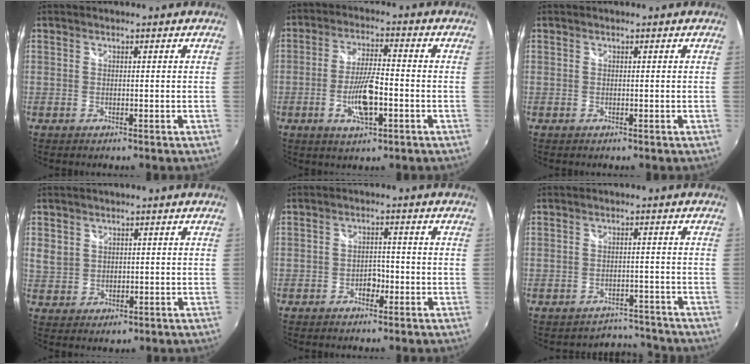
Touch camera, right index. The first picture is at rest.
{"total": 8.9, "force": [-2.9, 2.7, 7.9], "torque": [-0.155, -0.003, -0.051]}
{"total": 0.0}
{"total": 5.1, "force": [1.5, 4.4, 2.2], "torque": [-0.033, 0.000, 0.034]}
{"total": 2.7, "force": [-1.3, 1.9, 1.5], "torque": [-0.026, 0.004, -0.022]}
{"total": 5.1, "force": [-4.8, 1.6, -0.7], "torque": [0.010, 0.009, -0.065]}